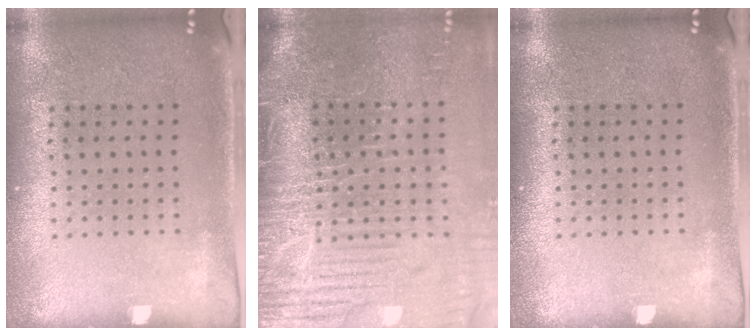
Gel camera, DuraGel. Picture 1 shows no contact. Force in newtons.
{"total": 5.0, "press": 4.3, "slide": 2.6}
{"total": 0.0}